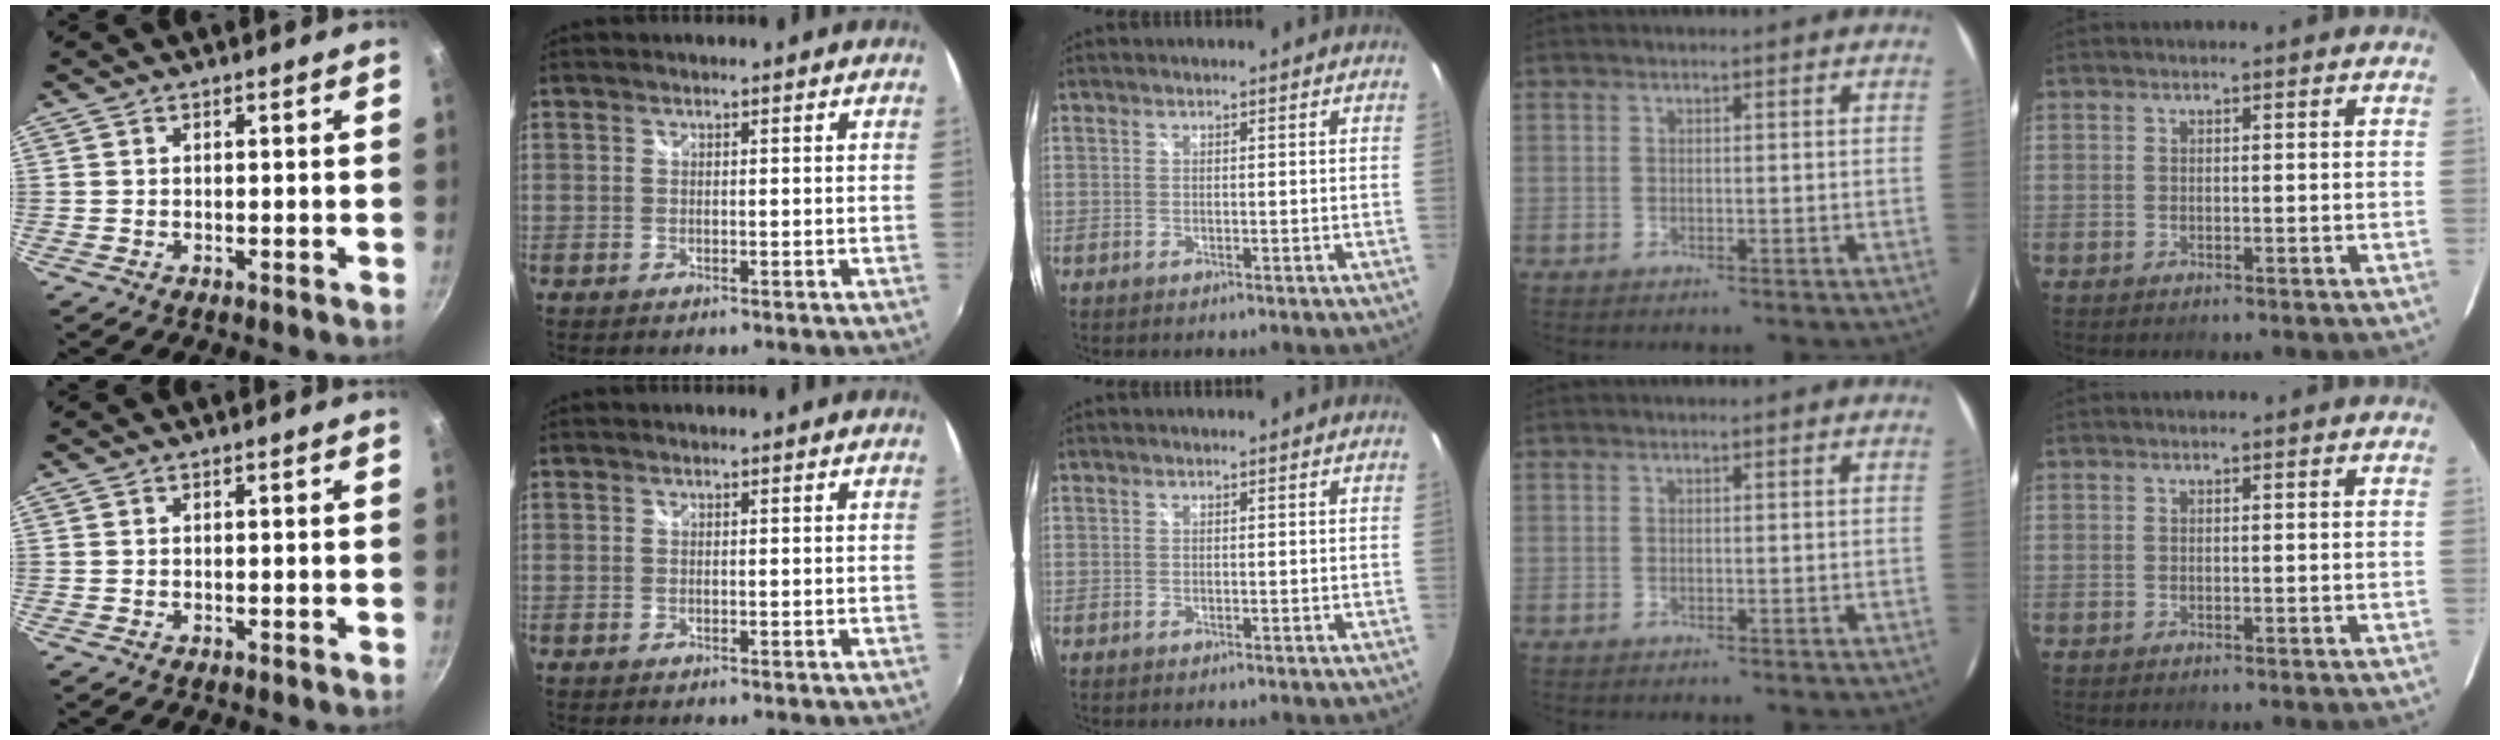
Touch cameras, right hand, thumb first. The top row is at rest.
{}